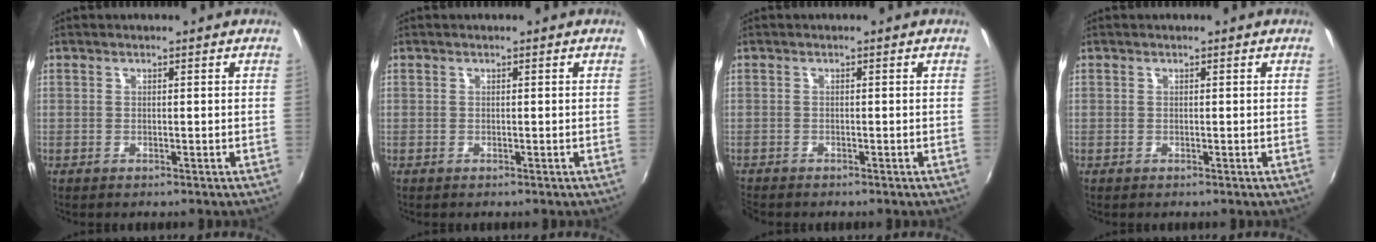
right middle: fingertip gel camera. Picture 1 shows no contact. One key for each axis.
{"total": 0.0}
{"total": 1.7, "fx": -1.6, "fy": 0.3, "fz": 0.3, "tx": -0.010, "ty": -0.013, "tz": -0.032}
{"total": 0.0}